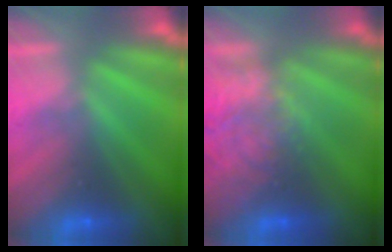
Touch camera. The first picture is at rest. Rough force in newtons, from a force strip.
{"total": 2.2}